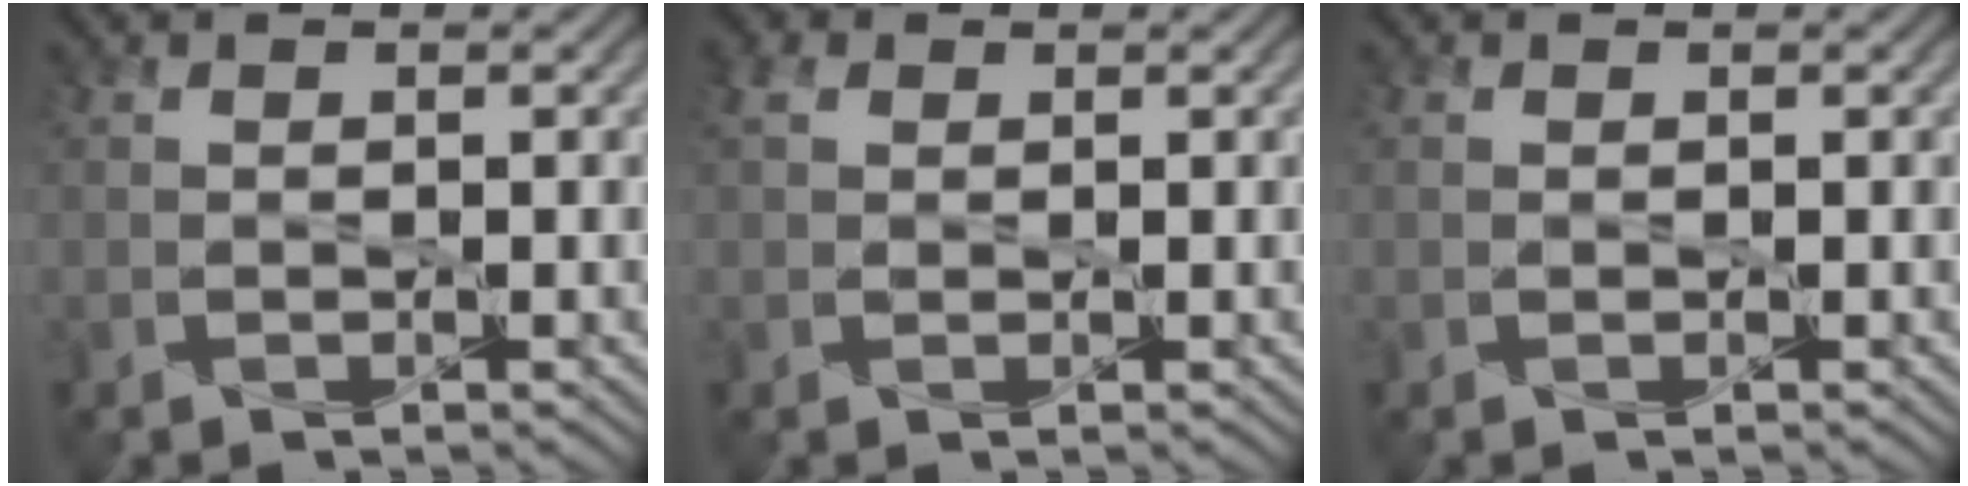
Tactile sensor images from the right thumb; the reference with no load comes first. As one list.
[{"total": 2.0, "force": [0.8, 1.4, 1.1], "torque": [-0.028, 0.006, 0.012]}, {"total": 0.0}]